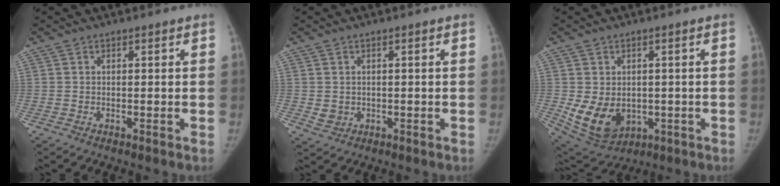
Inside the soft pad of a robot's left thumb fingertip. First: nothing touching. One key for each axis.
{"total": 2.3, "fx": 0.0, "fy": 2.1, "fz": 1.0, "tx": -0.012, "ty": -0.003, "tz": 0.010}
{"total": 10.8, "fx": -1.5, "fy": 8.2, "fz": 6.8, "tx": -0.103, "ty": -0.010, "tz": 0.002}